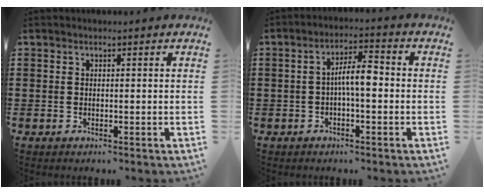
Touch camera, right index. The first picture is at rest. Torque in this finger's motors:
{"motor_torque": [1.13, -0.22, 0.24, 0.15]}